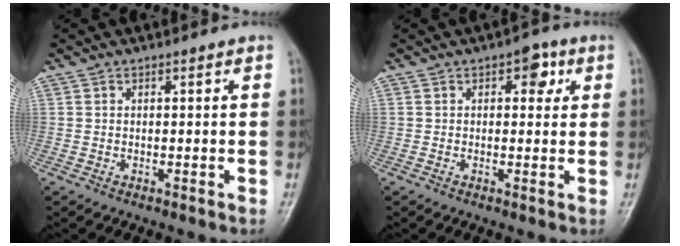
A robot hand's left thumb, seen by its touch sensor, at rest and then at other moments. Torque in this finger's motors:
{"motor_torque": [0.26, 0.09, 0.12, -0.24, 0.01]}